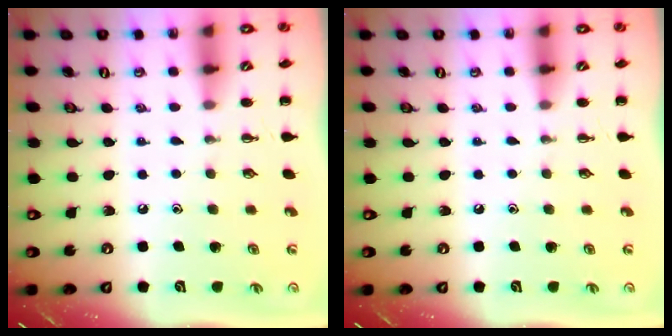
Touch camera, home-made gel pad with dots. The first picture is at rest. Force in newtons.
{"total": 0.0}